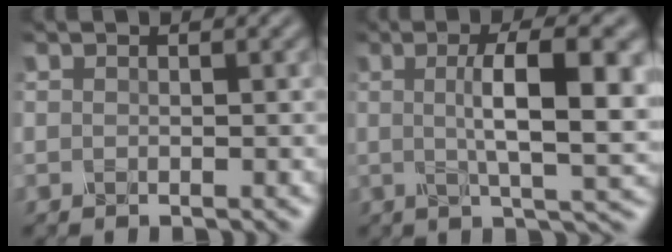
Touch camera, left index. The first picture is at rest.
{"total": 8.0, "force": [0.7, 1.8, 7.8], "torque": [-0.105, 0.007, 0.016]}